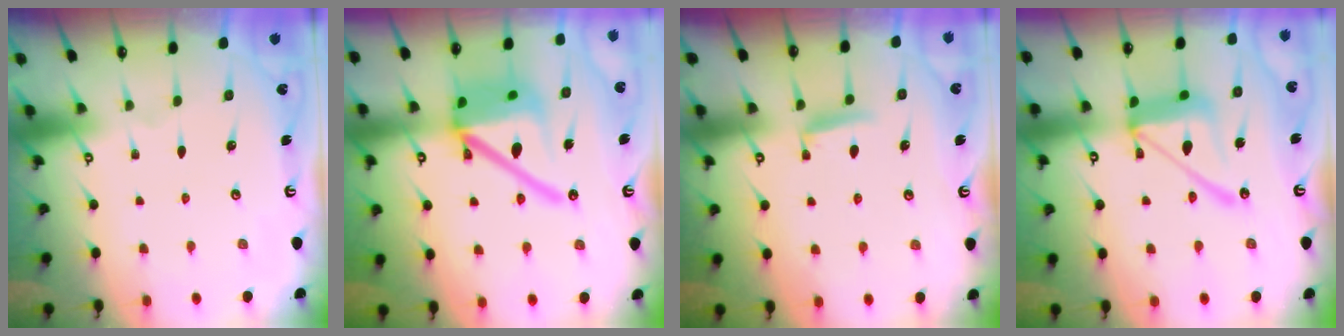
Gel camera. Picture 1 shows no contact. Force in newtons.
{"total": 19.3, "press": 19.1, "slide": 2.8}
{"total": 5.7, "press": 5.6, "slide": 0.6}
{"total": 16.0, "press": 16.0, "slide": 1.4}